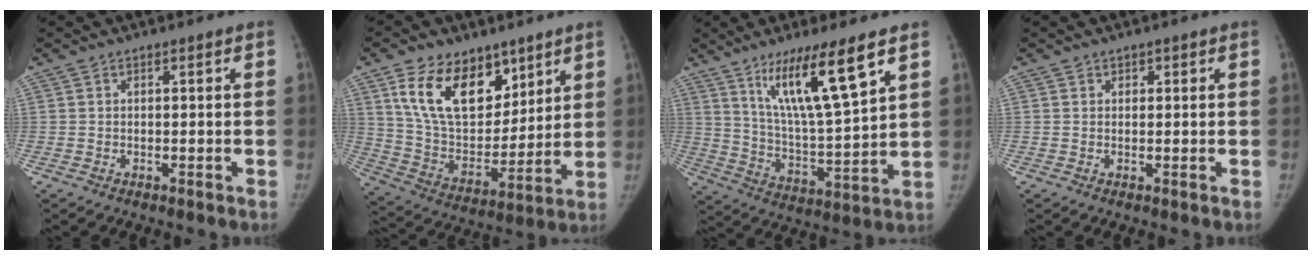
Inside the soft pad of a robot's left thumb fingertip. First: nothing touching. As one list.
[{"total": 19.1, "force": [10.4, 11.6, 11.0], "torque": [-0.145, -0.054, 0.197]}, {"total": 16.2, "force": [9.2, 2.2, 13.1], "torque": [-0.225, -0.054, 0.176]}, {"total": 0.8, "force": [0.4, 0.7, 0.1], "torque": [0.010, 0.000, 0.003]}]